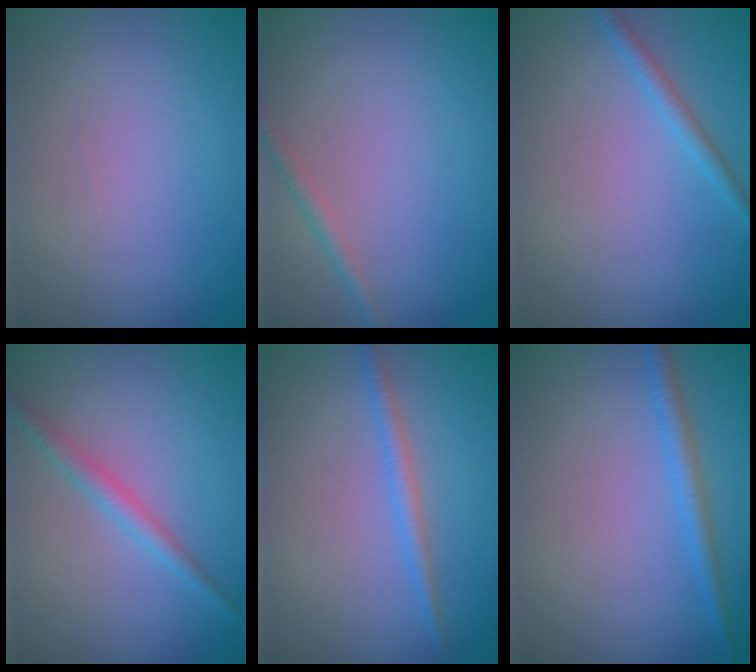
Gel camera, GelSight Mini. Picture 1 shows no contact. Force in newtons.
{"total": 1.2, "press": 1.2, "slide": 0.0}
{"total": 1.5, "press": 1.5, "slide": 0.1}
{"total": 2.0, "press": 2.0, "slide": 0.1}
{"total": 1.6, "press": 1.6, "slide": 0.0}
{"total": 1.9, "press": 1.9, "slide": 0.1}